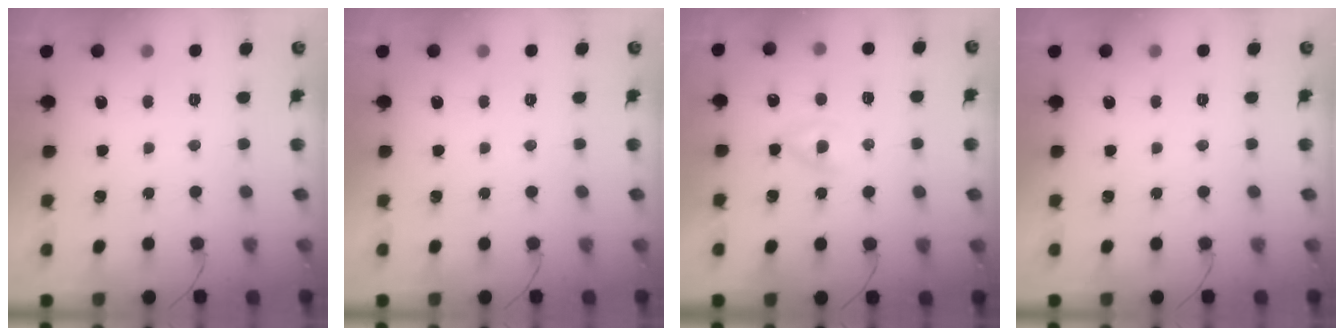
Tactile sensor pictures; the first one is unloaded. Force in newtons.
{"total": 0.0}
{"total": 2.2, "press": 2.0, "slide": 1.0}
{"total": 0.0}